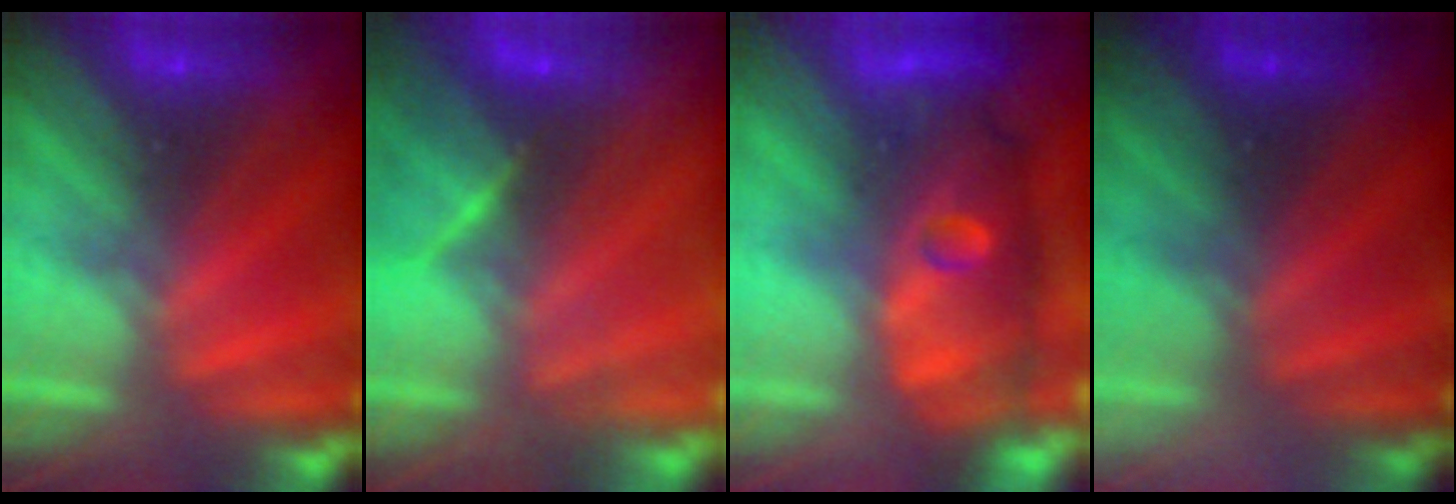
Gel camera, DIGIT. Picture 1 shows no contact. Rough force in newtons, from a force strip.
{"total": 7.7}
{"total": 10.2}
{"total": 2.7}